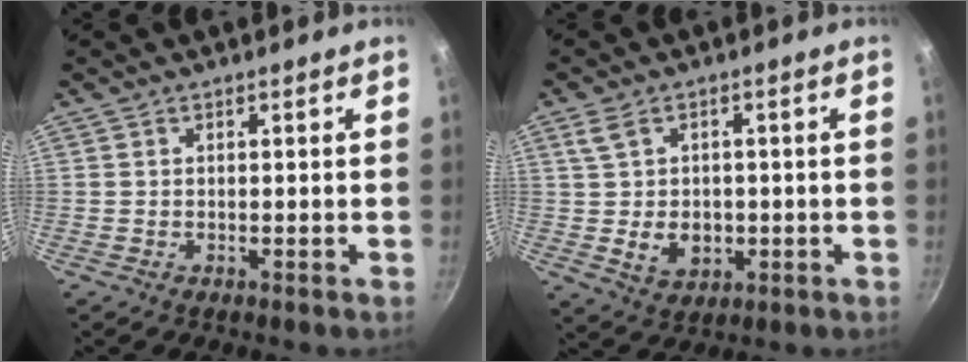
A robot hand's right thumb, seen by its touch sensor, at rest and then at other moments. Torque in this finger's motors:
{"motor_torque": [-0.03, 0.09, 0.08, -0.01, 0.03]}